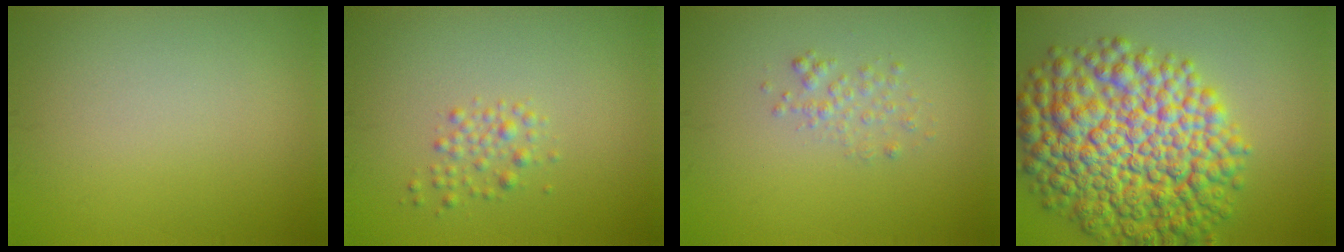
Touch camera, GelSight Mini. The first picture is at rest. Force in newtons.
{"total": 1.6, "press": 1.6, "slide": 0.0}
{"total": 1.4, "press": 1.4, "slide": 0.1}
{"total": 13.4, "press": 13.4, "slide": 0.2}